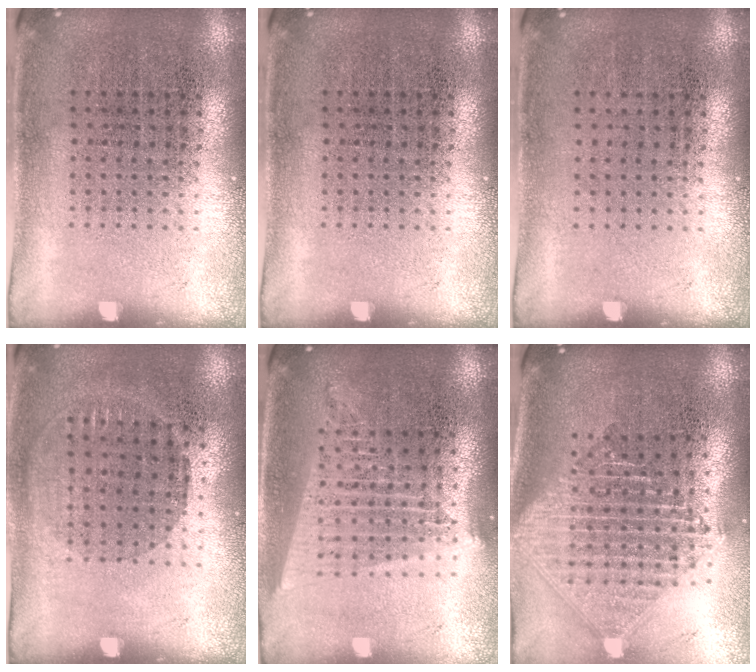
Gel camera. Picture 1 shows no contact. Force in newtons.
{"total": 0.0}
{"total": 0.0}
{"total": 0.9, "press": 0.8, "slide": 0.4}
{"total": 1.8, "press": 1.6, "slide": 0.9}
{"total": 2.4, "press": 1.9, "slide": 1.5}